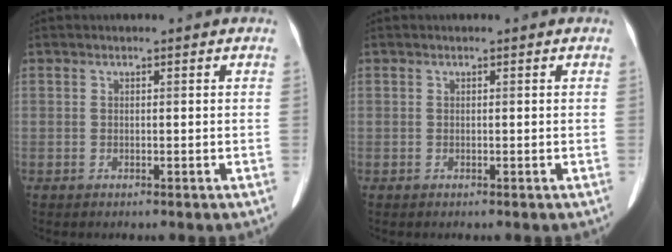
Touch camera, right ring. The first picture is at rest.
{"total": 0.0}